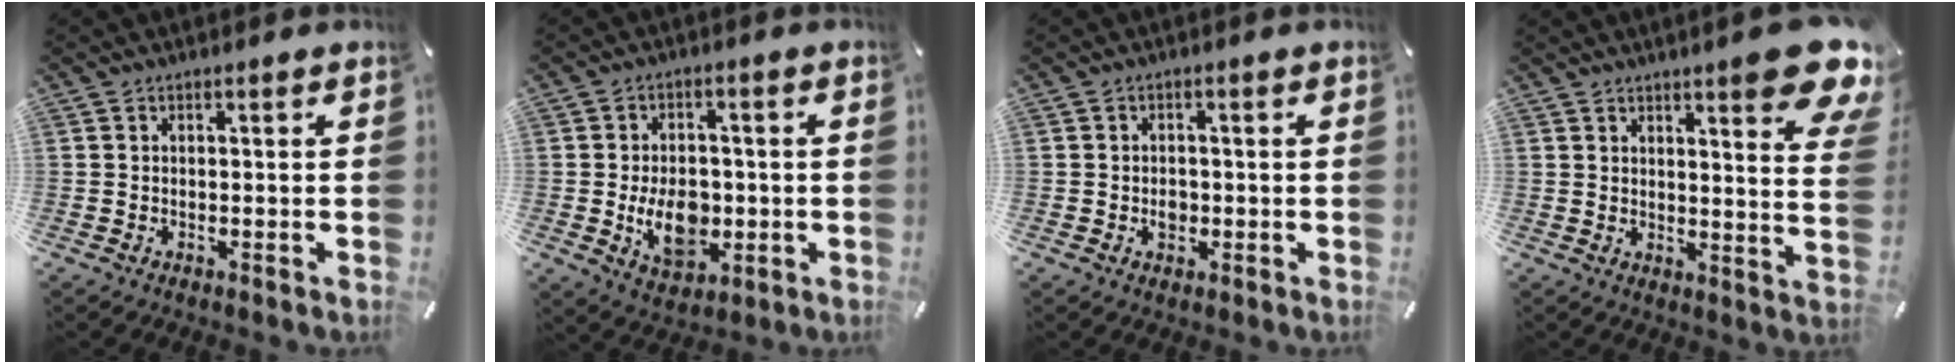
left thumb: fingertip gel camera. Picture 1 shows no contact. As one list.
[{"total": 10.0, "force": [-1.6, 7.0, 7.0], "torque": [-0.128, -0.003, -0.027]}, {"total": 2.3, "force": [-0.5, 1.8, 1.3], "torque": [-0.028, 0.001, -0.008]}, {"total": 13.2, "force": [8.4, 2.6, 9.8], "torque": [-0.132, -0.065, 0.138]}]